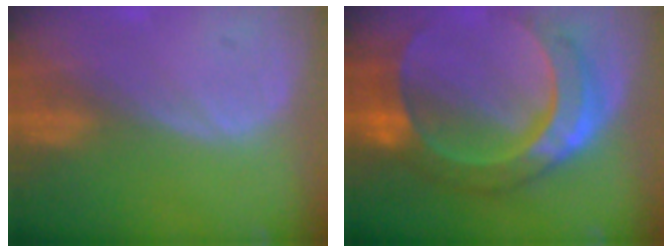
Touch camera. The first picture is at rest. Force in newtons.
{"total": 11.0, "press": 11.0, "slide": 0.9}